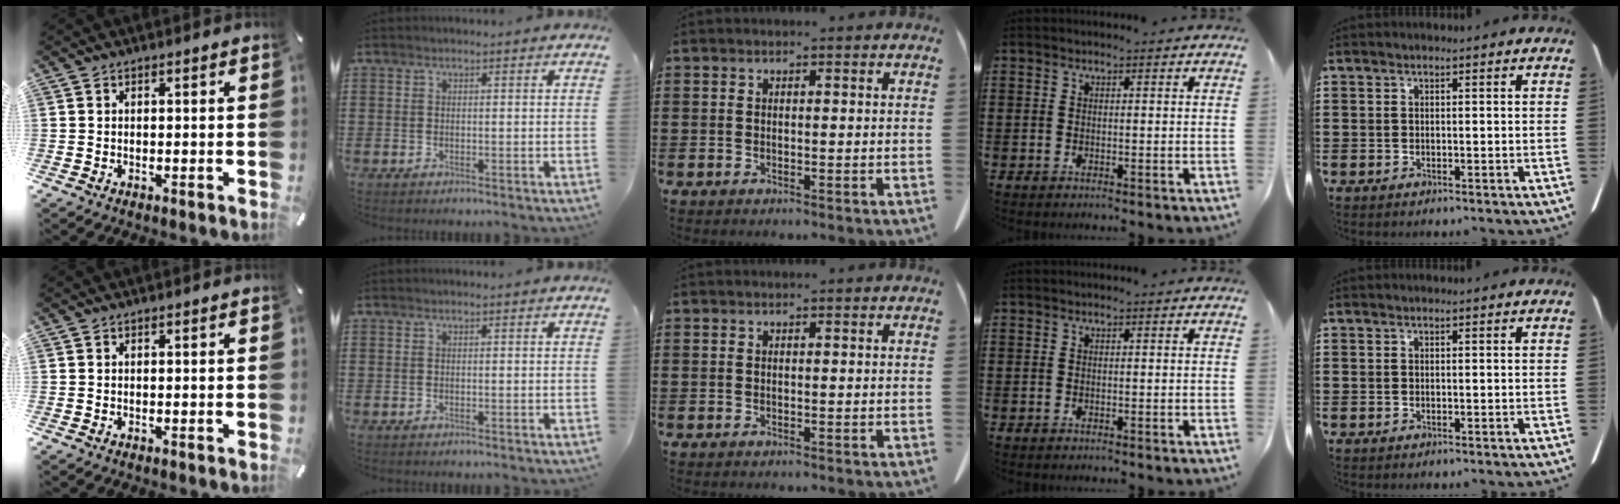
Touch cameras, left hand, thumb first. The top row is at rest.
{}